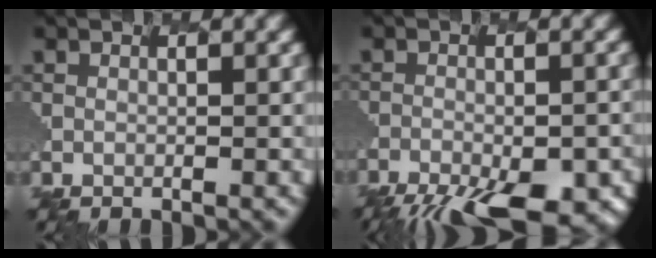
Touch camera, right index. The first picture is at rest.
{"total": 13.5, "force": [-10.7, 4.9, 6.7], "torque": [-0.098, -0.030, -0.124]}